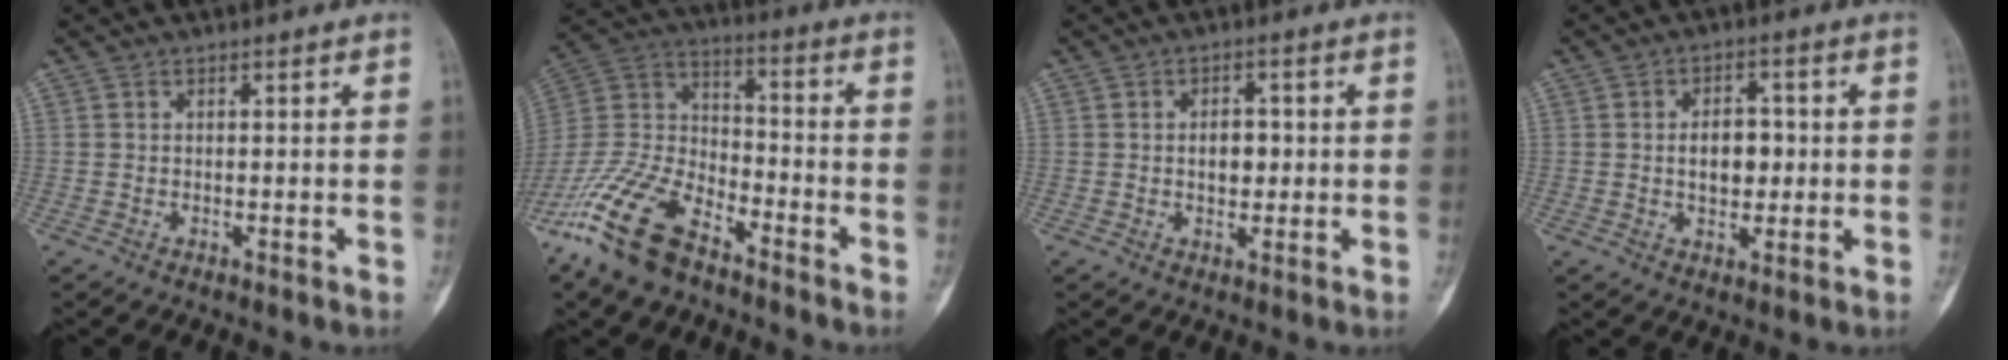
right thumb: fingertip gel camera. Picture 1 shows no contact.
{"total": 17.4, "force": [-11.8, 7.8, 10.2], "torque": [-0.211, 0.054, -0.229]}
{"total": 4.2, "force": [0.2, 2.7, 3.2], "torque": [-0.029, 0.005, 0.004]}
{"total": 6.6, "force": [0.1, 4.3, 5.0], "torque": [-0.053, 0.008, 0.003]}